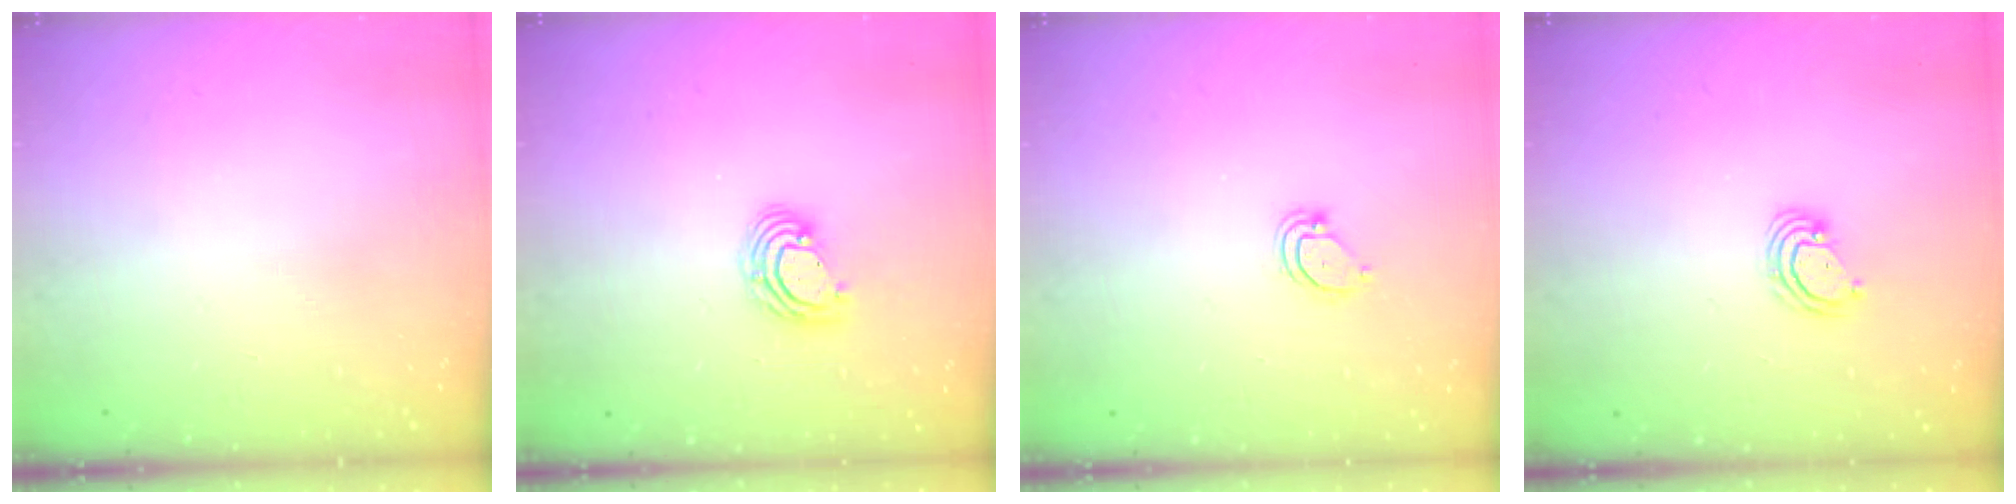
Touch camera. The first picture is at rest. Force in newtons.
{"total": 6.0, "press": 6.0, "slide": 0.8}
{"total": 3.8, "press": 3.8, "slide": 0.4}
{"total": 3.2, "press": 3.2, "slide": 0.3}